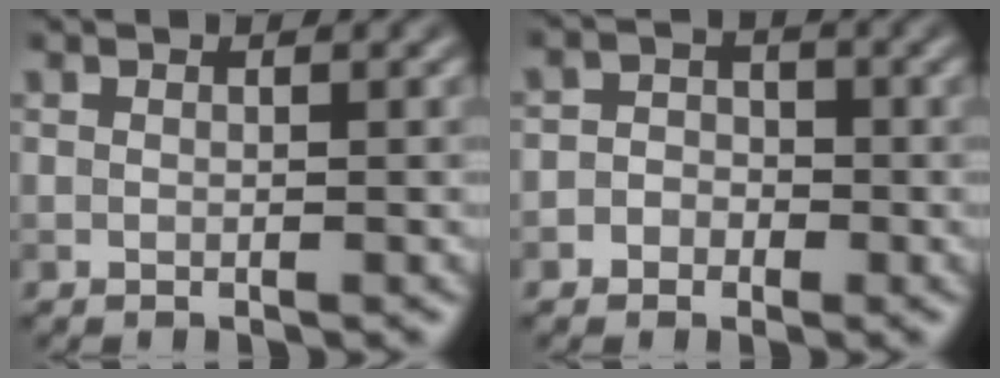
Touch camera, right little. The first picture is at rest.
{"total": 2.7, "force": [-0.9, 2.5, 0.7], "torque": [0.019, 0.013, -0.035]}